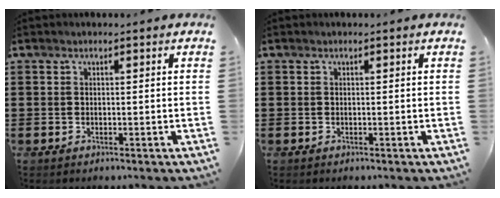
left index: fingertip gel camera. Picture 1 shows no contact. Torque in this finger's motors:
{"motor_torque": [-0.01, 0.00, -0.01, 0.00]}